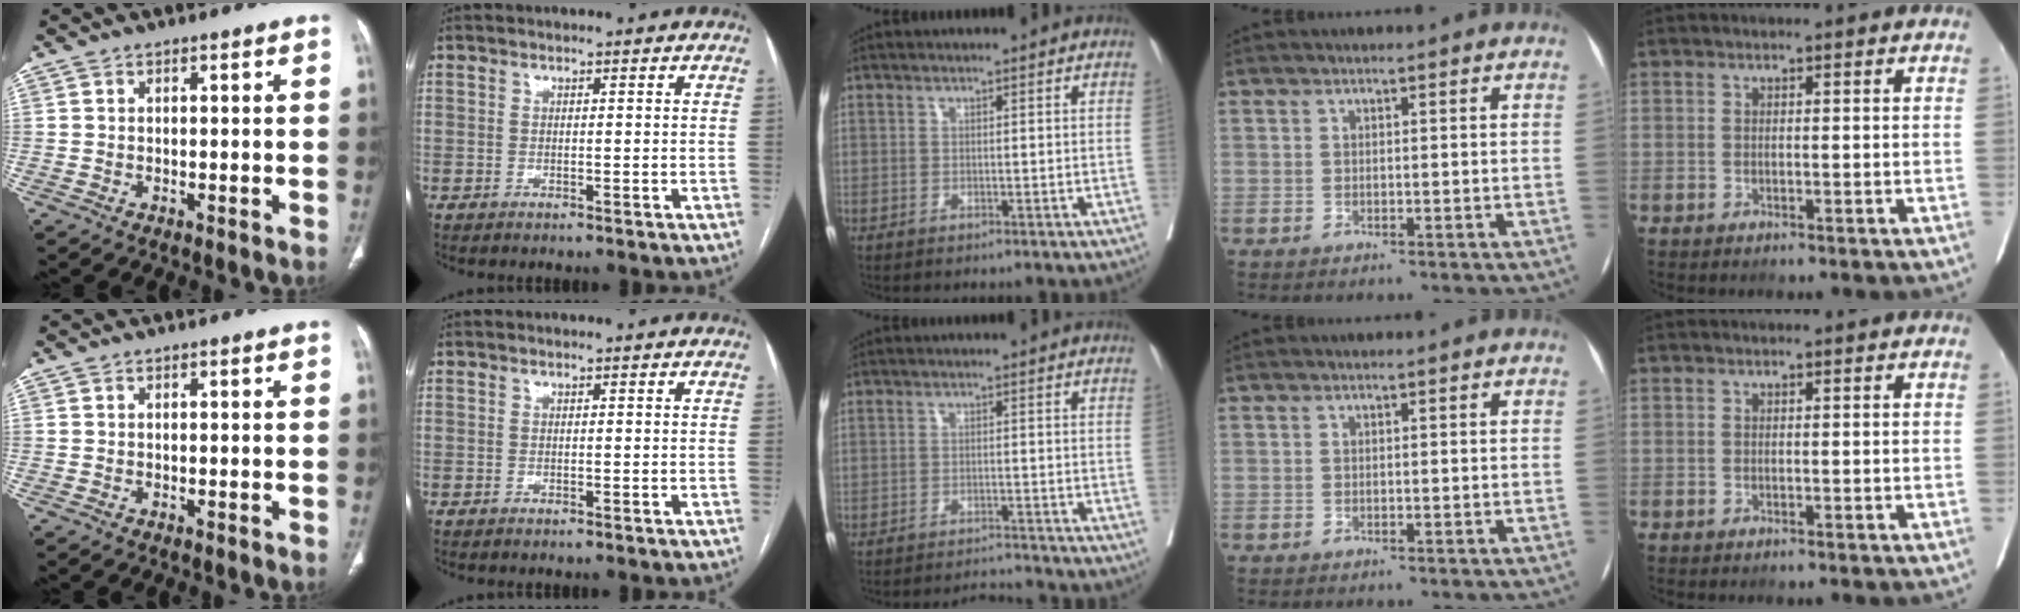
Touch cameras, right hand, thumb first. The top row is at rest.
{"middle": {"total": 2.9, "force": [-2.7, -0.9, -0.6], "torque": [0.010, -0.012, -0.041]}}